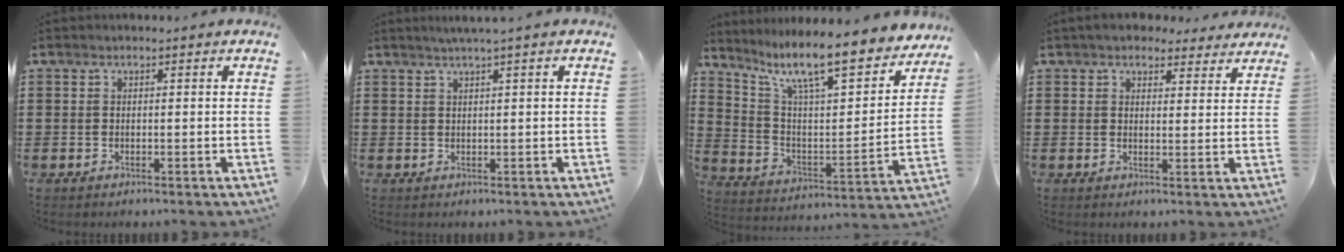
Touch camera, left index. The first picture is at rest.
{"total": 1.4, "force": [0.8, -0.4, 1.1], "torque": [-0.018, -0.001, 0.014]}
{"total": 11.1, "force": [8.9, 1.6, 6.4], "torque": [-0.144, -0.063, 0.145]}
{"total": 4.1, "force": [3.7, 1.6, 1.0], "torque": [-0.023, -0.007, 0.068]}